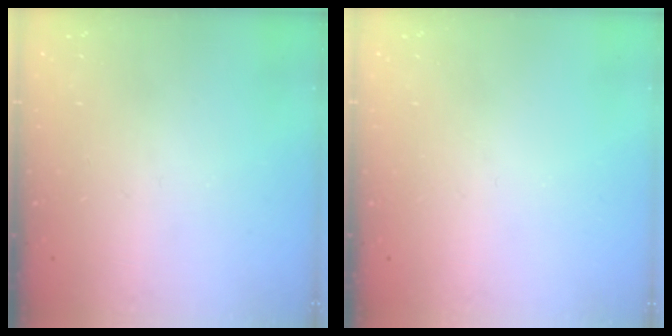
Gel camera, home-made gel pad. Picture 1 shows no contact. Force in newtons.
{"total": 0.0}